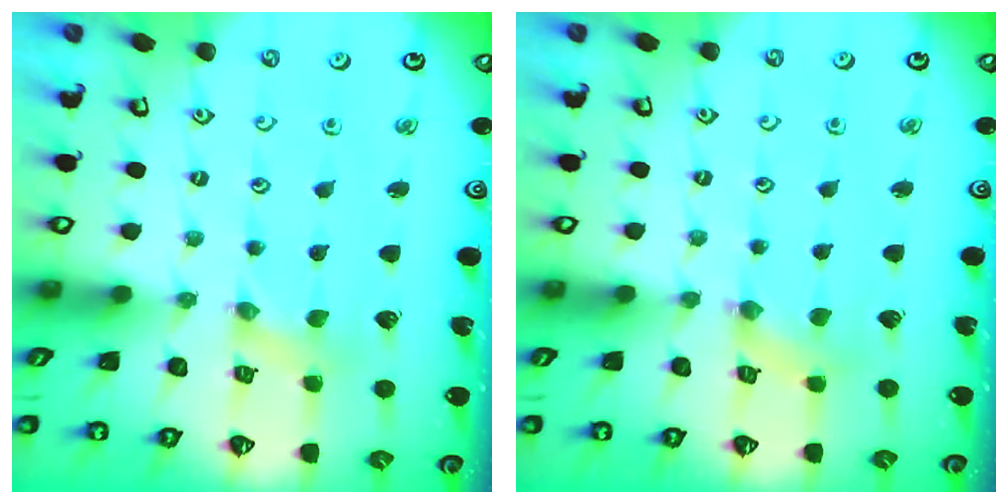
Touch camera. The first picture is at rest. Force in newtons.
{"total": 1.5, "press": 1.5, "slide": 0.4}